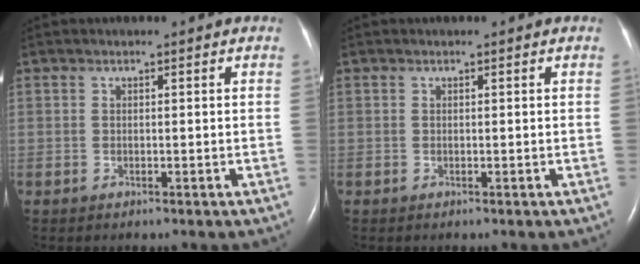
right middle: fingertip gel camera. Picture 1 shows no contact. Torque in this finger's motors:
{"motor_torque": [-0.21, 0.14, 0.07, -0.01]}